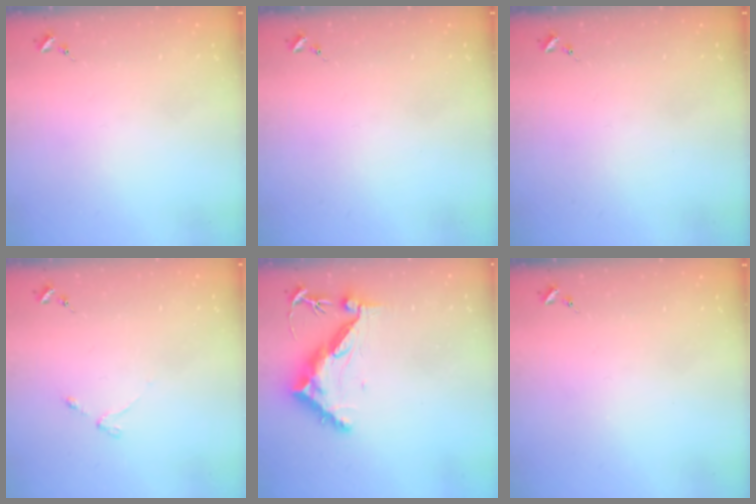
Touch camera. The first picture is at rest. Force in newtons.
{"total": 0.0}
{"total": 0.0}
{"total": 3.0, "press": 2.9, "slide": 0.5}
{"total": 10.4, "press": 10.3, "slide": 0.9}
{"total": 0.0}